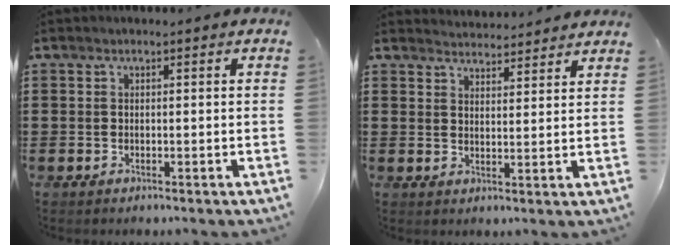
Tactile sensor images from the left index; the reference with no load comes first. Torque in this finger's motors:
{"motor_torque": [2.14, 0.00, 0.05, -0.01]}